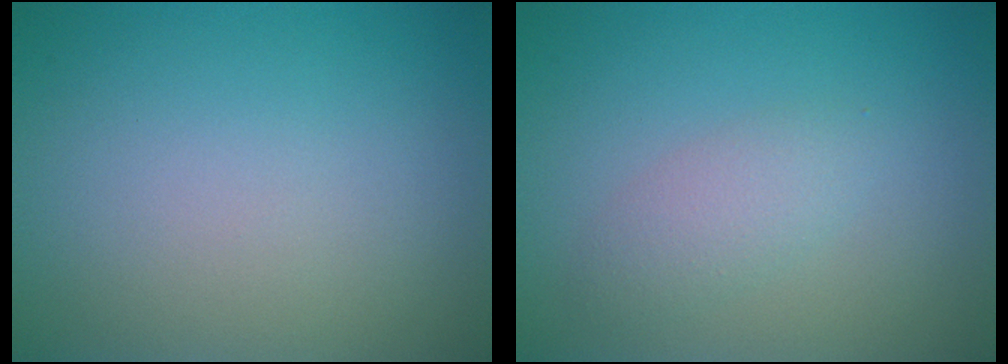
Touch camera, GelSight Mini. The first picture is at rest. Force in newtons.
{"total": 2.0, "press": 1.9, "slide": 0.1}